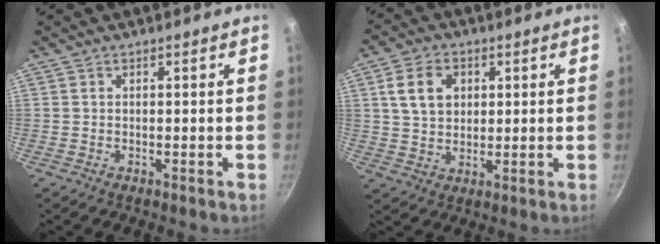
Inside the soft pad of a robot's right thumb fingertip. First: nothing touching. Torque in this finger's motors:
{"motor_torque": [-0.13, 0.35, 0.22, 0.00, 0.06]}